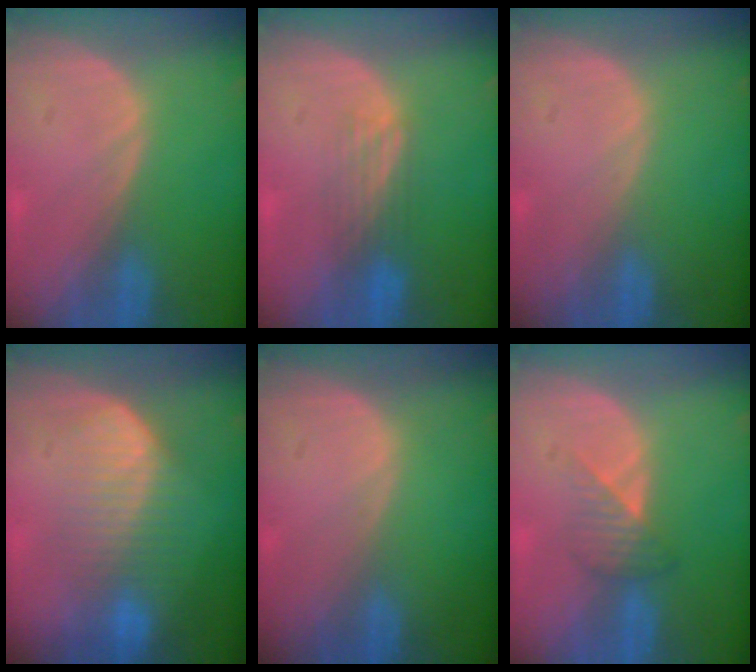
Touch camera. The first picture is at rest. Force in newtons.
{"total": 4.1, "press": 3.4, "slide": 2.3}
{"total": 0.0}
{"total": 6.9, "press": 6.8, "slide": 1.4}
{"total": 0.0}
{"total": 3.3, "press": 3.1, "slide": 1.2}